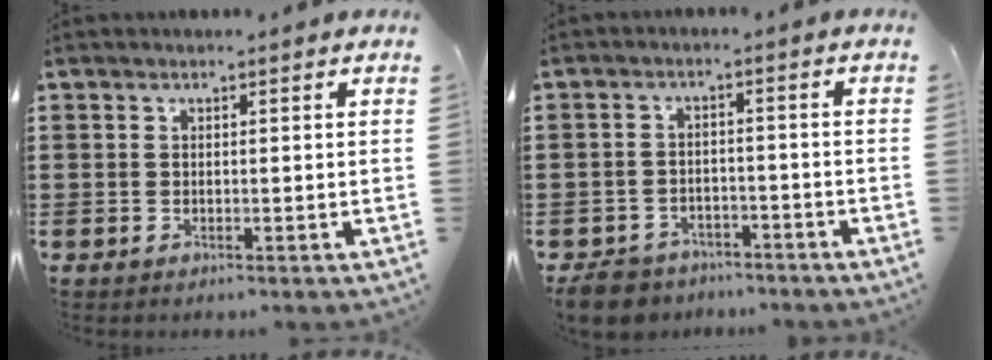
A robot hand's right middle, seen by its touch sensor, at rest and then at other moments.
{"total": 4.6, "force": [-4.4, 1.2, 0.4], "torque": [-0.020, 0.007, -0.093]}